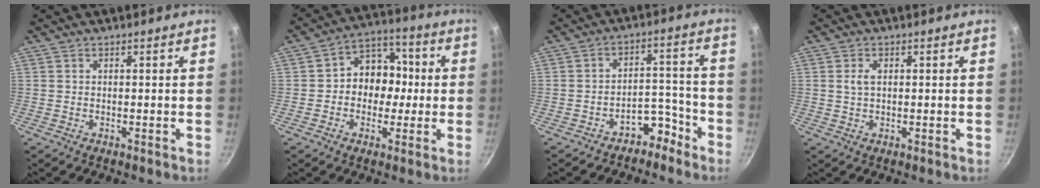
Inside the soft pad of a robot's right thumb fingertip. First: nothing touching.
{"total": 9.9, "force": [-0.5, 8.4, 5.3], "torque": [-0.017, 0.033, -0.024]}
{"total": 6.9, "force": [-5.1, 3.8, 2.8], "torque": [0.005, 0.073, -0.068]}
{"total": 2.3, "force": [0.3, 1.4, 1.8], "torque": [-0.029, 0.004, 0.006]}